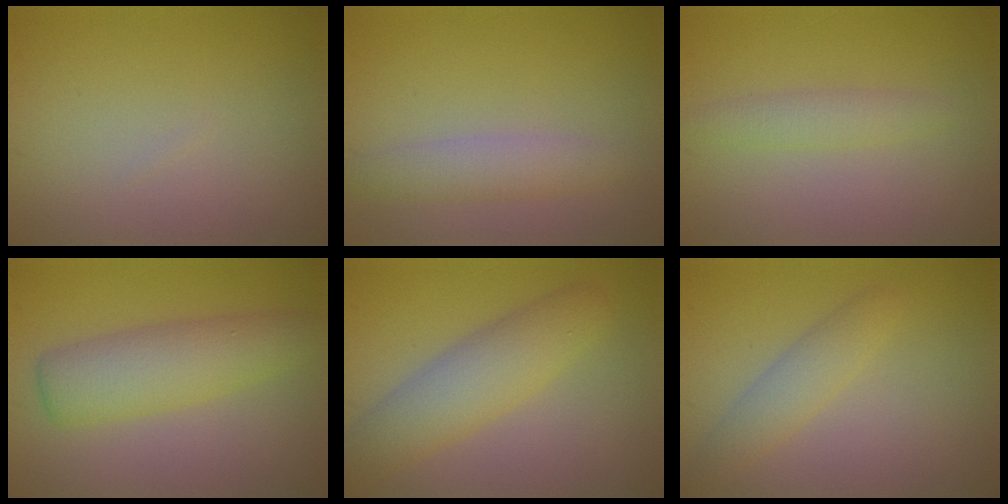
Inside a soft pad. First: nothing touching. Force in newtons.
{"total": 2.5, "press": 2.5, "slide": 0.1}
{"total": 1.8, "press": 1.8, "slide": 0.2}
{"total": 4.9, "press": 4.9, "slide": 0.1}
{"total": 4.9, "press": 4.9, "slide": 0.1}
{"total": 2.3, "press": 2.3, "slide": 0.1}